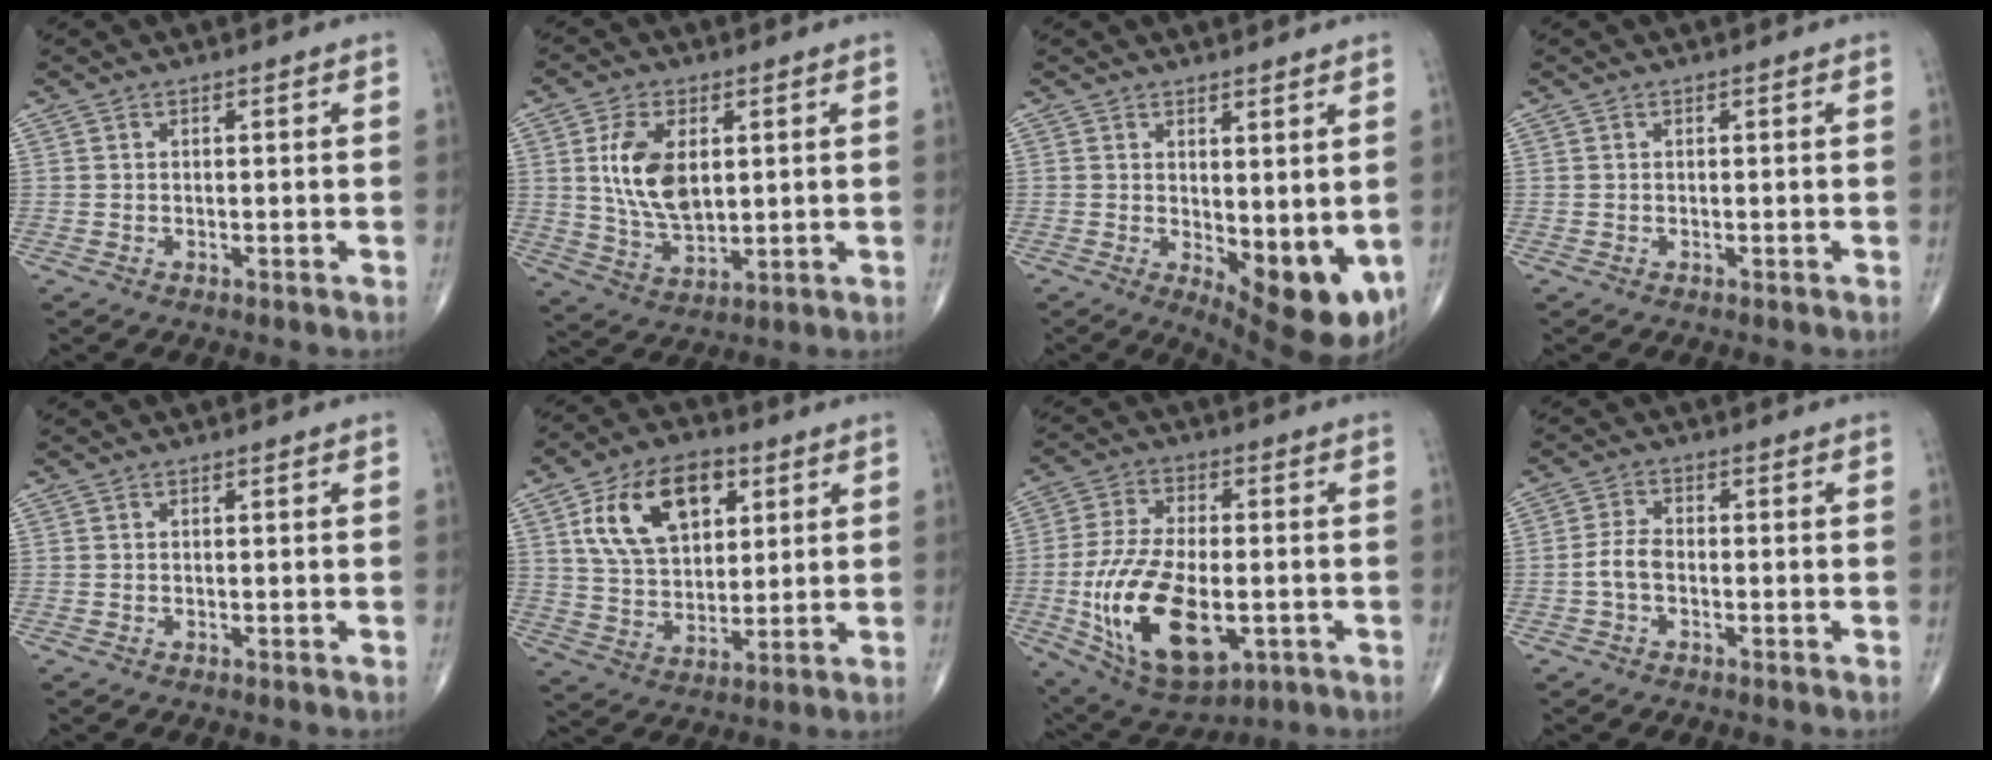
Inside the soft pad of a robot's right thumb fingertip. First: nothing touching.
{"total": 11.4, "force": [2.3, 6.5, 9.1], "torque": [-0.160, -0.015, 0.051]}
{"total": 11.0, "force": [-0.8, 4.3, 10.0], "torque": [-0.119, -0.028, 0.003]}
{"total": 0.0}
{"total": 0.0}
{"total": 16.5, "force": [6.2, 10.2, 11.4], "torque": [-0.165, -0.013, 0.112]}
{"total": 20.1, "force": [-4.4, 10.4, 16.6], "torque": [-0.311, -0.002, -0.057]}
{"total": 3.4, "force": [-1.0, 2.0, 2.6], "torque": [-0.055, 0.013, -0.025]}